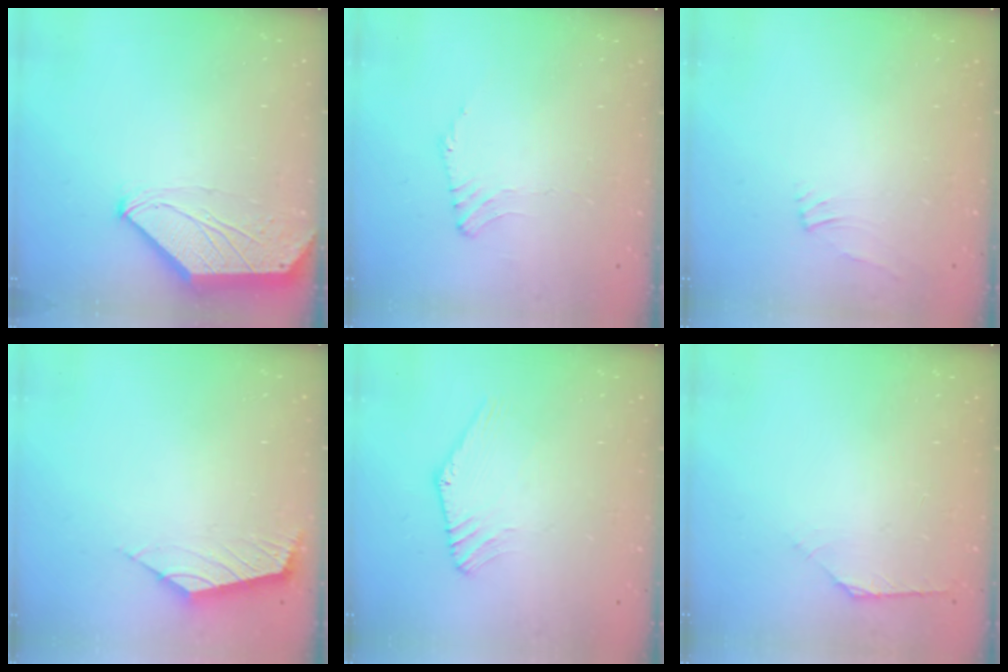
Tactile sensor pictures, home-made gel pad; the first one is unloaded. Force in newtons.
{"total": 0.0}
{"total": 0.6, "press": 0.5, "slide": 0.4}
{"total": 2.3, "press": 2.3, "slide": 0.6}
{"total": 2.7, "press": 2.7, "slide": 0.1}
{"total": 2.1, "press": 2.0, "slide": 0.6}